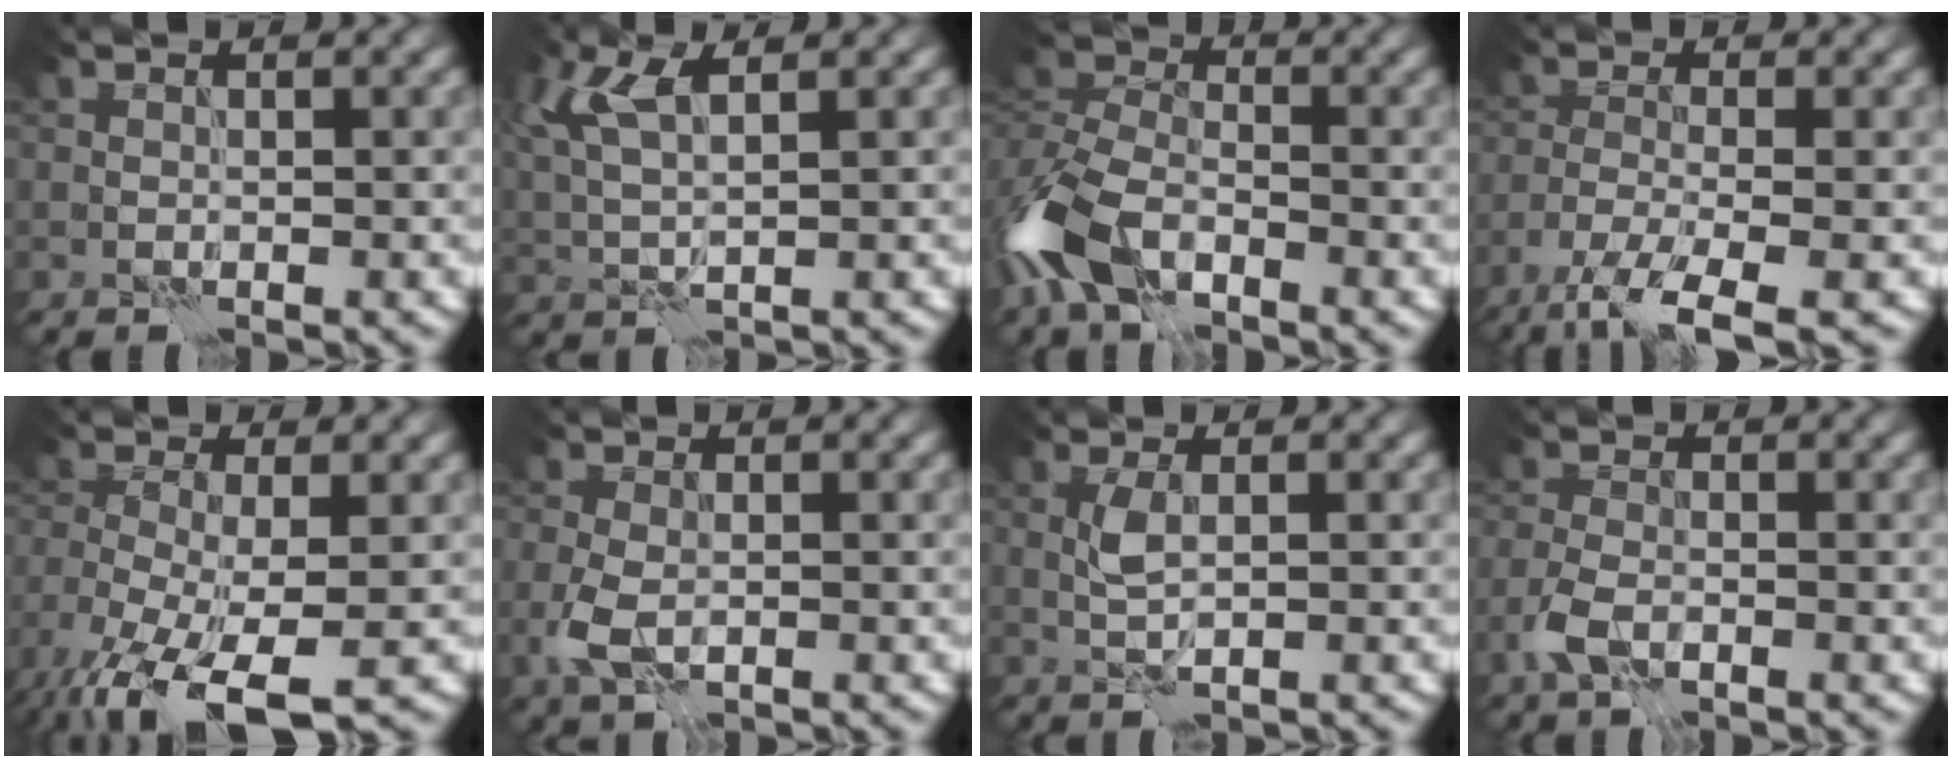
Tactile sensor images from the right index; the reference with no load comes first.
{"total": 4.7, "force": [1.8, 1.6, 4.0], "torque": [-0.098, 0.012, 0.037]}
{"total": 7.5, "force": [-4.1, 4.0, 4.8], "torque": [-0.110, 0.001, -0.096]}
{"total": 5.9, "force": [-4.1, 1.2, 4.1], "torque": [-0.076, -0.007, -0.084]}
{"total": 9.7, "force": [-5.5, 3.6, 7.1], "torque": [-0.149, -0.032, -0.099]}
{"total": 3.0, "force": [-0.8, 1.9, 2.2], "torque": [-0.061, -0.008, -0.017]}
{"total": 1.7, "force": [0.2, 0.5, 1.6], "torque": [-0.037, 0.004, 0.005]}
{"total": 2.6, "force": [-1.4, 1.3, 1.8], "torque": [-0.044, -0.001, -0.034]}